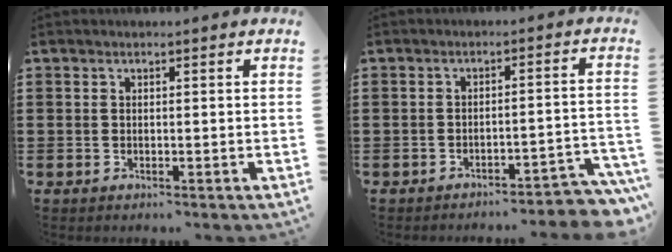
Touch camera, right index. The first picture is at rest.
{"total": 3.6, "force": [-3.4, 0.0, 1.2], "torque": [-0.023, -0.006, -0.071]}